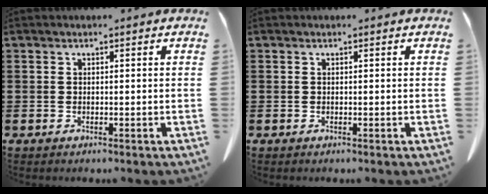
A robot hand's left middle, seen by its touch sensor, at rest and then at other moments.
{"total": 0.0}